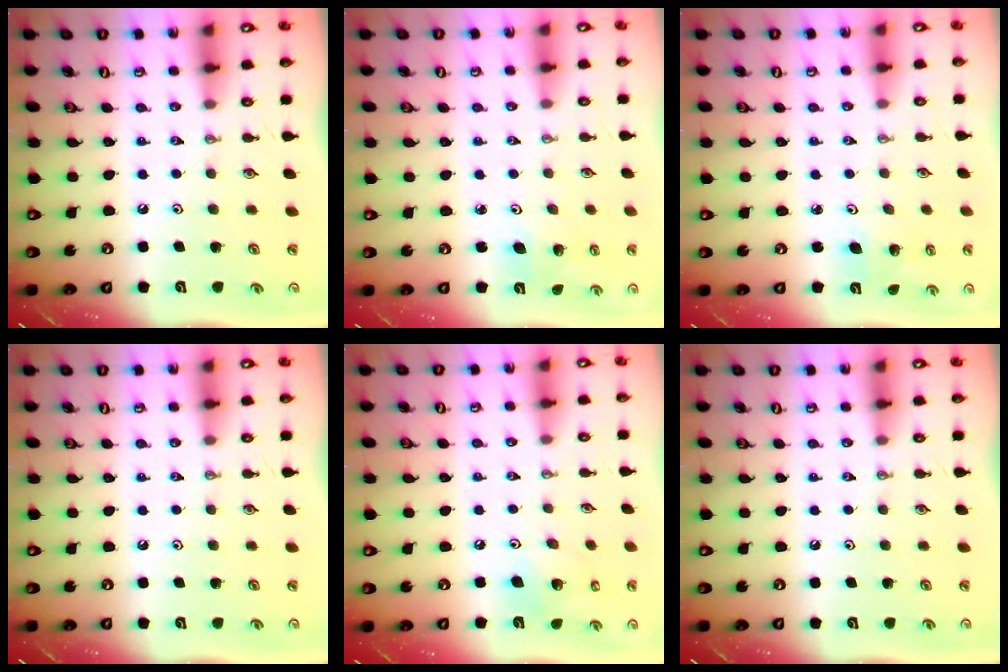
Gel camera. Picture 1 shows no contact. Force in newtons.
{"total": 5.2, "press": 4.9, "slide": 1.8}
{"total": 5.2, "press": 4.9, "slide": 1.8}
{"total": 0.0}
{"total": 9.6, "press": 9.5, "slide": 1.6}
{"total": 0.0}